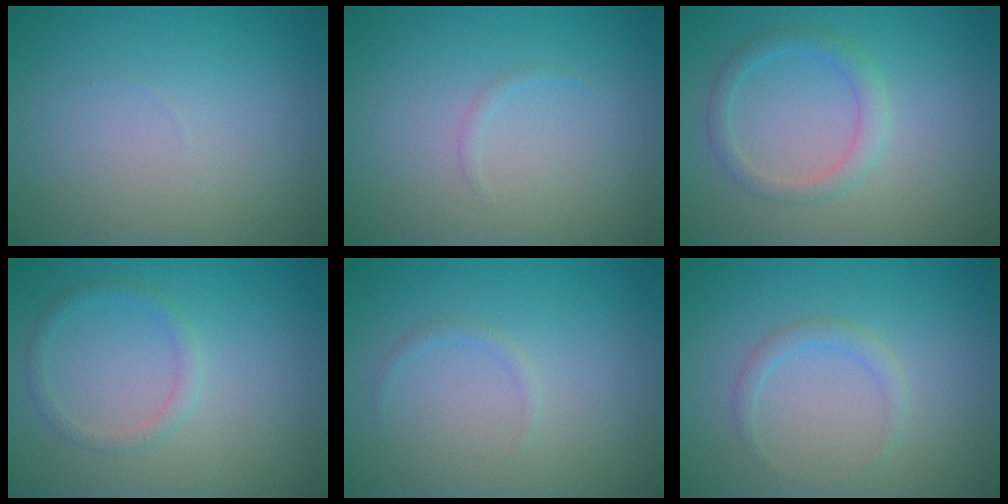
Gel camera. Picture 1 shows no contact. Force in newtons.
{"total": 0.5, "press": 0.5, "slide": 0.0}
{"total": 2.0, "press": 2.0, "slide": 0.1}
{"total": 1.3, "press": 1.3, "slide": 0.0}
{"total": 0.6, "press": 0.6, "slide": 0.1}
{"total": 1.3, "press": 1.3, "slide": 0.1}